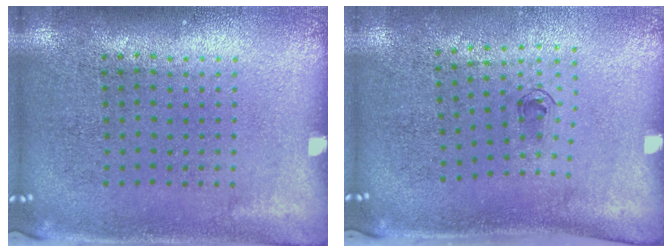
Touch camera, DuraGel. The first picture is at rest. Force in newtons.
{"total": 0.6, "press": 0.3, "slide": 0.5}